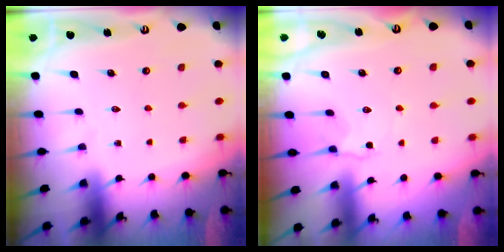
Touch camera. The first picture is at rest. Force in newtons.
{"total": 2.8, "press": 2.6, "slide": 1.1}